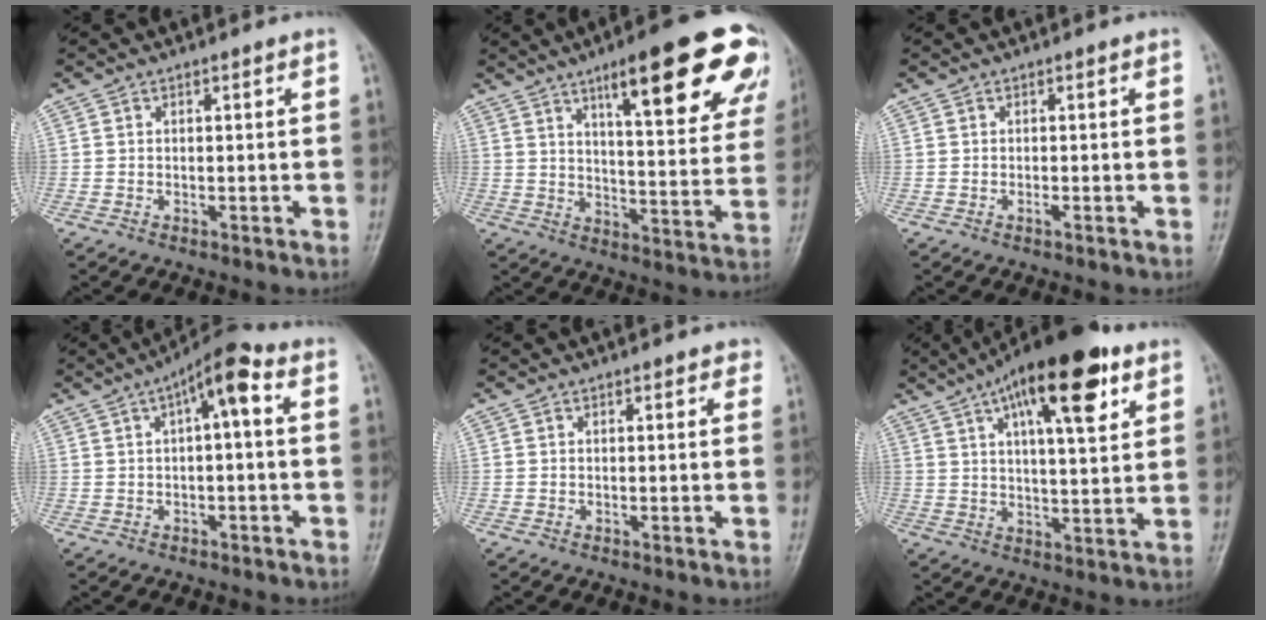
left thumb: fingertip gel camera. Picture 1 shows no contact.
{"total": 23.6, "force": [12.7, 5.8, 19.0], "torque": [-0.225, -0.036, 0.177]}
{"total": 0.6, "force": [-0.2, 0.2, 0.6], "torque": [-0.007, 0.000, -0.004]}
{"total": 7.4, "force": [1.8, 2.4, 6.7], "torque": [-0.098, 0.031, 0.017]}
{"total": 1.3, "force": [0.7, 0.7, 0.8], "torque": [0.000, 0.000, 0.003]}
{"total": 18.1, "force": [9.0, 5.9, 14.5], "torque": [-0.208, -0.016, 0.138]}